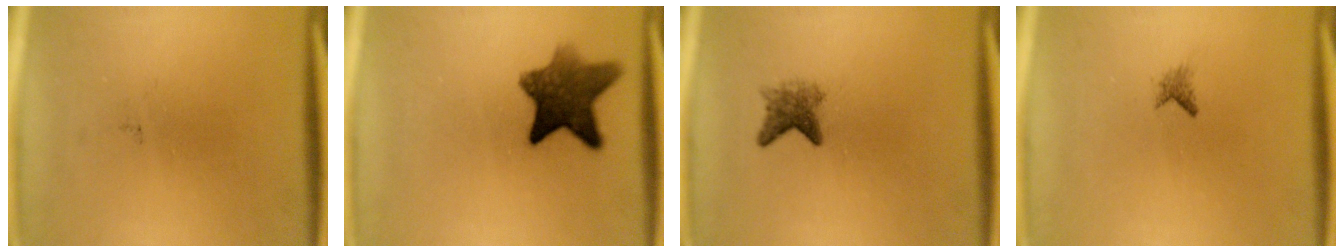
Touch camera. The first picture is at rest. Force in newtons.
{"total": 9.4}
{"total": 2.9}
{"total": 0.9}